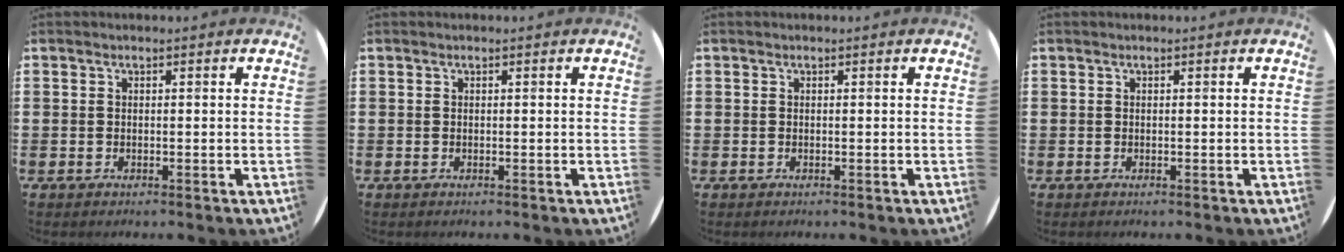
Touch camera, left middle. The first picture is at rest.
{"total": 0.0}
{"total": 0.0}
{"total": 0.0}